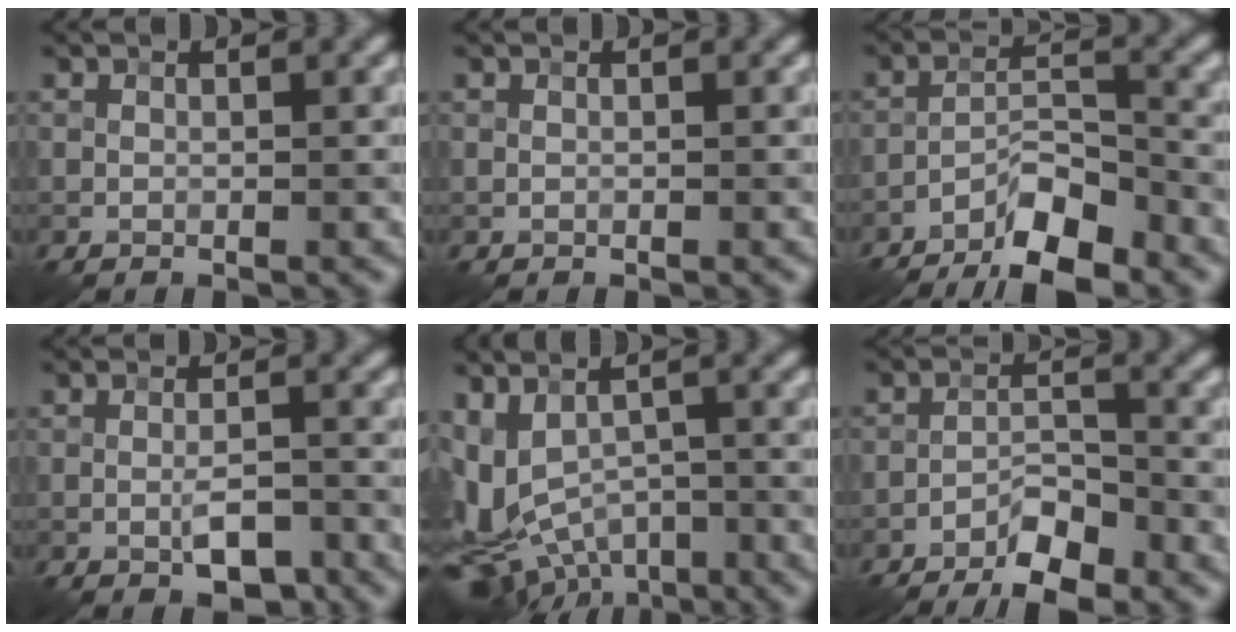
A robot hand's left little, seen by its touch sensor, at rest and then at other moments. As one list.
[{"total": 0.0}, {"total": 6.2, "force": [-4.6, 1.6, 3.8], "torque": [-0.061, 0.006, -0.086]}, {"total": 3.0, "force": [-1.4, 0.9, 2.5], "torque": [-0.043, 0.002, -0.023]}, {"total": 8.2, "force": [-2.0, 5.4, 5.9], "torque": [-0.112, -0.013, -0.028]}, {"total": 4.5, "force": [-3.3, 1.3, 2.7], "torque": [-0.040, 0.006, -0.063]}]